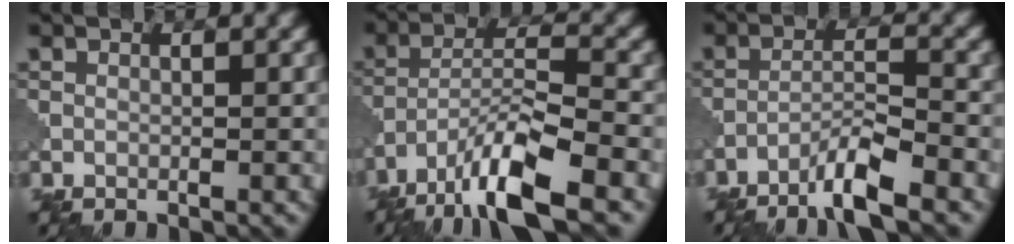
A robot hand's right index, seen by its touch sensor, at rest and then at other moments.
{"total": 8.9, "force": [-6.0, 1.8, 6.3], "torque": [-0.112, 0.001, -0.116]}
{"total": 4.5, "force": [-3.4, 0.2, 3.1], "torque": [-0.055, 0.007, -0.072]}